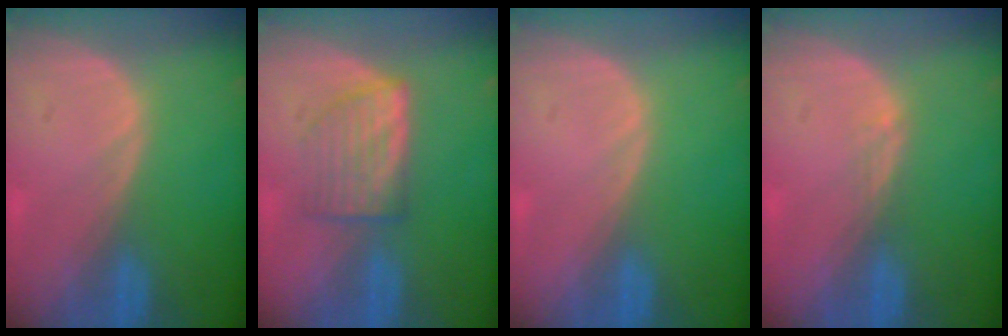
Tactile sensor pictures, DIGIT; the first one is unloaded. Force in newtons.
{"total": 5.4, "press": 5.4, "slide": 0.3}
{"total": 0.0}
{"total": 1.0, "press": 0.7, "slide": 0.7}